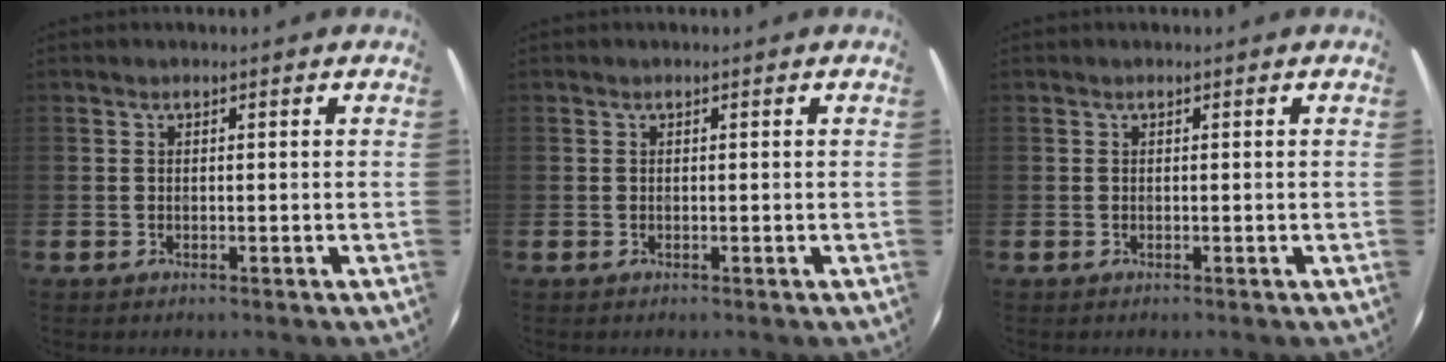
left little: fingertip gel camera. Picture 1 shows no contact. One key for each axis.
{"total": 0.0}
{"total": 0.0}